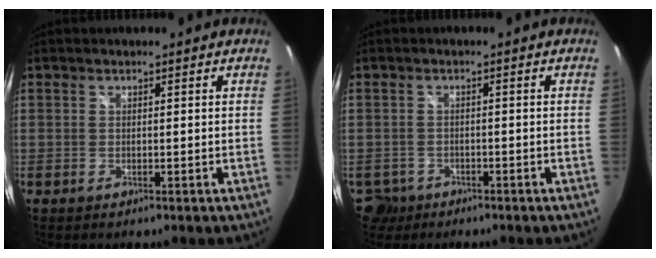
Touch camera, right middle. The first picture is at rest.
{"total": 4.3, "force": [-2.4, 3.4, 0.8], "torque": [-0.030, -0.002, -0.038]}